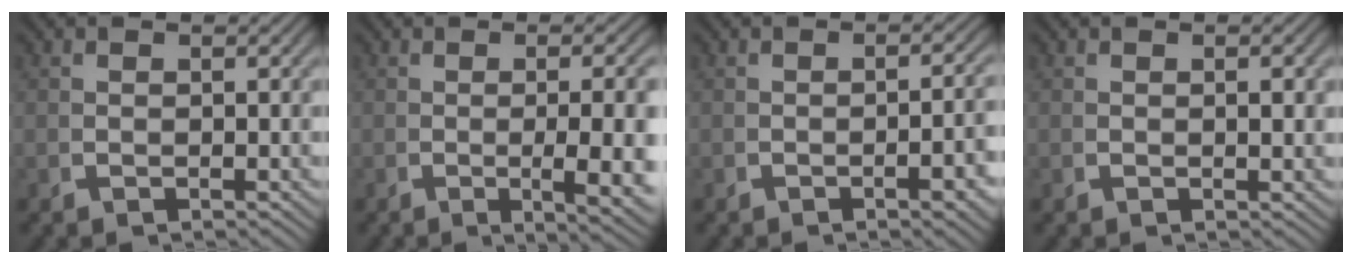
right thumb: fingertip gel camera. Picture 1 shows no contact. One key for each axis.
{"total": 6.3, "fx": -1.3, "fy": 1.8, "fz": 5.9, "tx": -0.094, "ty": -0.007, "tz": -0.011}
{"total": 2.8, "fx": -1.2, "fy": 0.5, "fz": 2.5, "tx": -0.034, "ty": 0.006, "tz": -0.016}
{"total": 0.9, "fx": 0.2, "fy": 0.3, "fz": 0.8, "tx": -0.012, "ty": 0.001, "tz": 0.002}